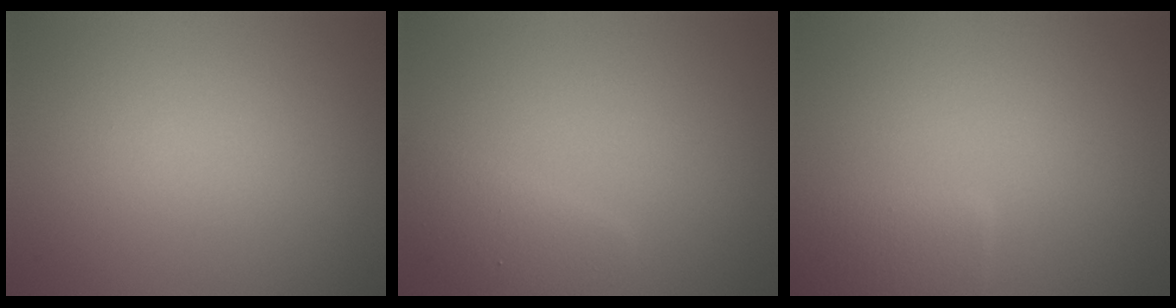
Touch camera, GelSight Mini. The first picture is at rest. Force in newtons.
{"total": 2.3, "press": 2.3, "slide": 0.2}
{"total": 2.6, "press": 2.5, "slide": 0.3}